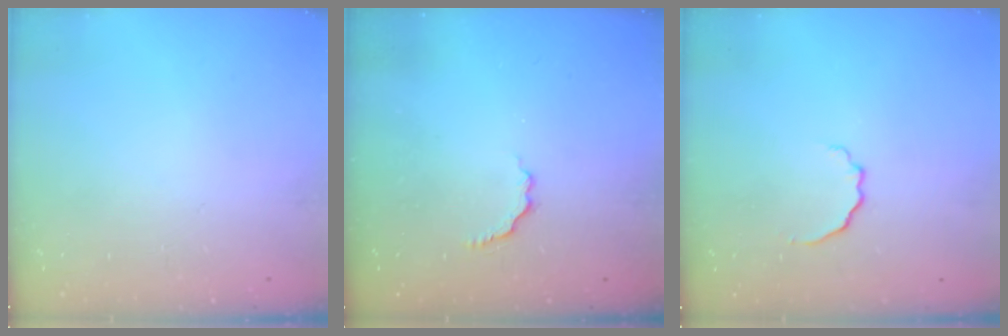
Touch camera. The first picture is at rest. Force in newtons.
{"total": 2.8, "press": 2.6, "slide": 0.9}
{"total": 3.2, "press": 3.1, "slide": 0.8}